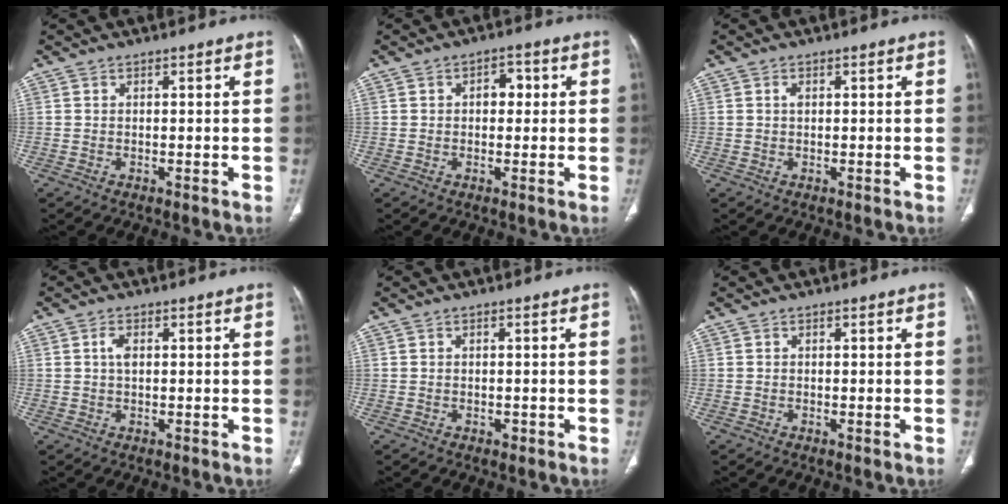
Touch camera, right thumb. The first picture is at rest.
{"total": 3.5, "force": [0.5, 2.4, 2.5], "torque": [-0.020, 0.009, 0.003]}
{"total": 0.9, "force": [0.2, 0.6, 0.6], "torque": [-0.012, 0.002, 0.005]}
{"total": 2.1, "force": [0.4, 1.2, 1.7], "torque": [-0.034, 0.004, 0.008]}
{"total": 0.9, "force": [-0.3, 0.7, 0.5], "torque": [-0.005, 0.000, -0.003]}
{"total": 0.0}